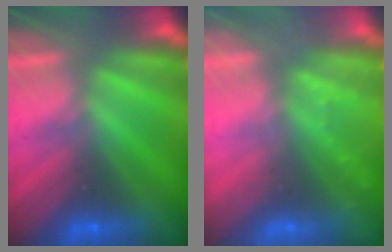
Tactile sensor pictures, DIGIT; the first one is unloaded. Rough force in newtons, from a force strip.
{"total": 2.2}